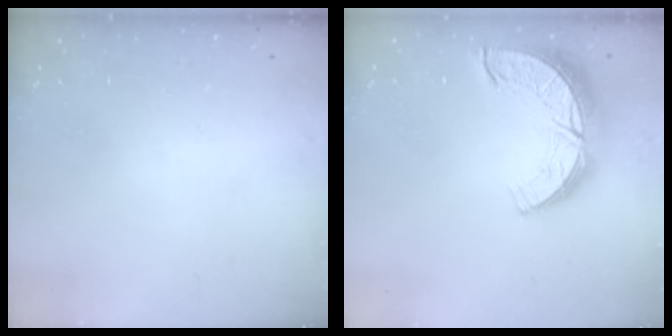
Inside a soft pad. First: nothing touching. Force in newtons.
{"total": 12.6, "press": 12.6, "slide": 0.9}